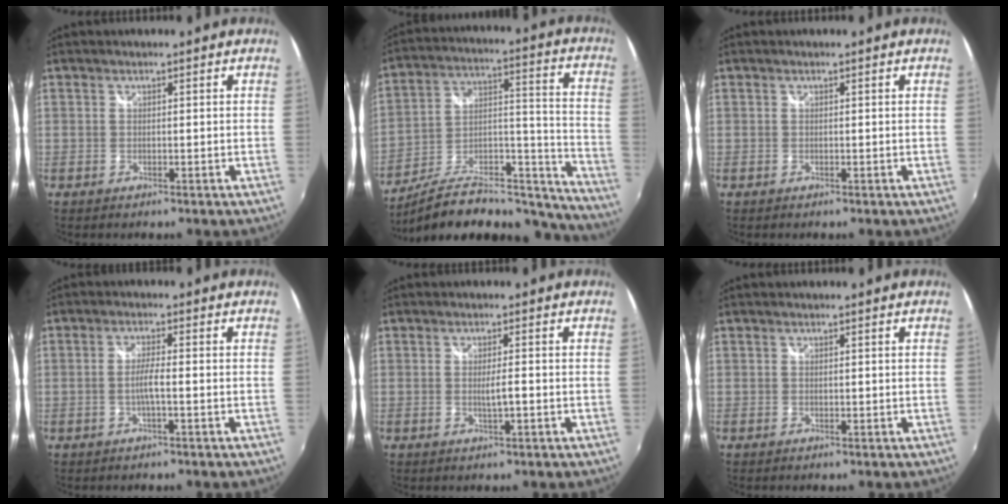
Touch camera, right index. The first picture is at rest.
{"total": 22.9, "force": [-19.2, 6.7, 10.5], "torque": [-0.147, 0.015, -0.285]}
{"total": 0.0}
{"total": 2.8, "force": [-1.0, -0.2, 2.6], "torque": [-0.050, 0.002, -0.020]}
{"total": 2.4, "force": [-0.7, -0.1, 2.3], "torque": [-0.040, -0.002, -0.013]}
{"total": 0.0}